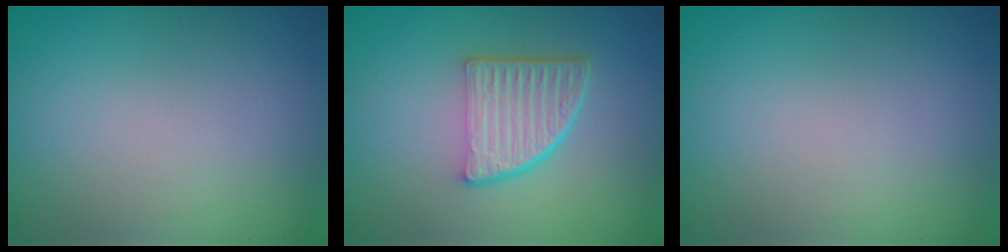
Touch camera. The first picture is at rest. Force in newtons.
{"total": 5.2, "press": 3.6, "slide": 3.7}
{"total": 0.0}